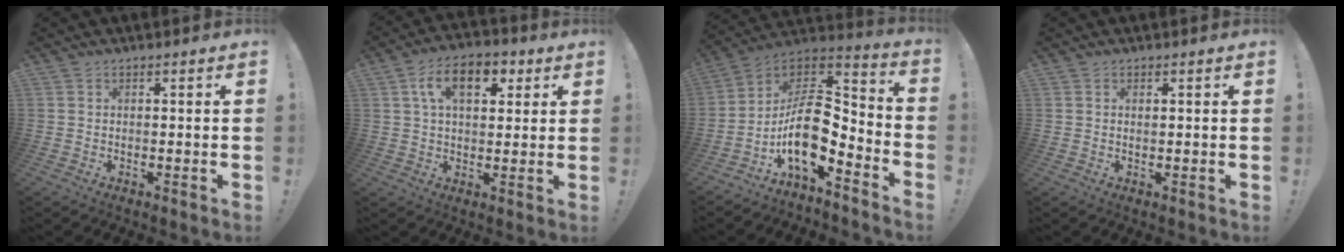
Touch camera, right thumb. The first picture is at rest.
{"total": 12.0, "force": [4.5, 6.7, 8.9], "torque": [-0.135, 0.008, 0.079]}
{"total": 16.4, "force": [-3.7, 8.6, 13.5], "torque": [-0.229, 0.006, -0.057]}
{"total": 0.8, "force": [0.6, 0.1, 0.5], "torque": [-0.002, -0.003, 0.009]}